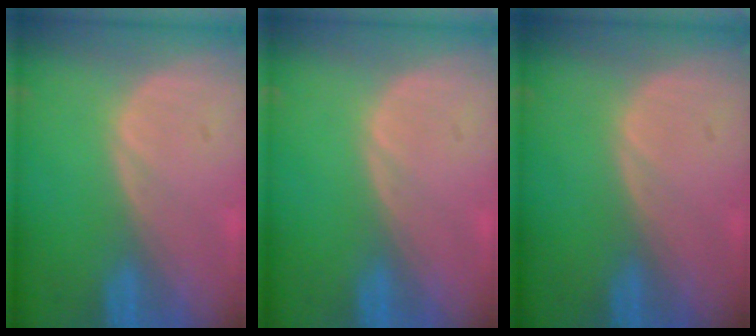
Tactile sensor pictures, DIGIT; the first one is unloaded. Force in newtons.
{"total": 0.0}
{"total": 0.0}